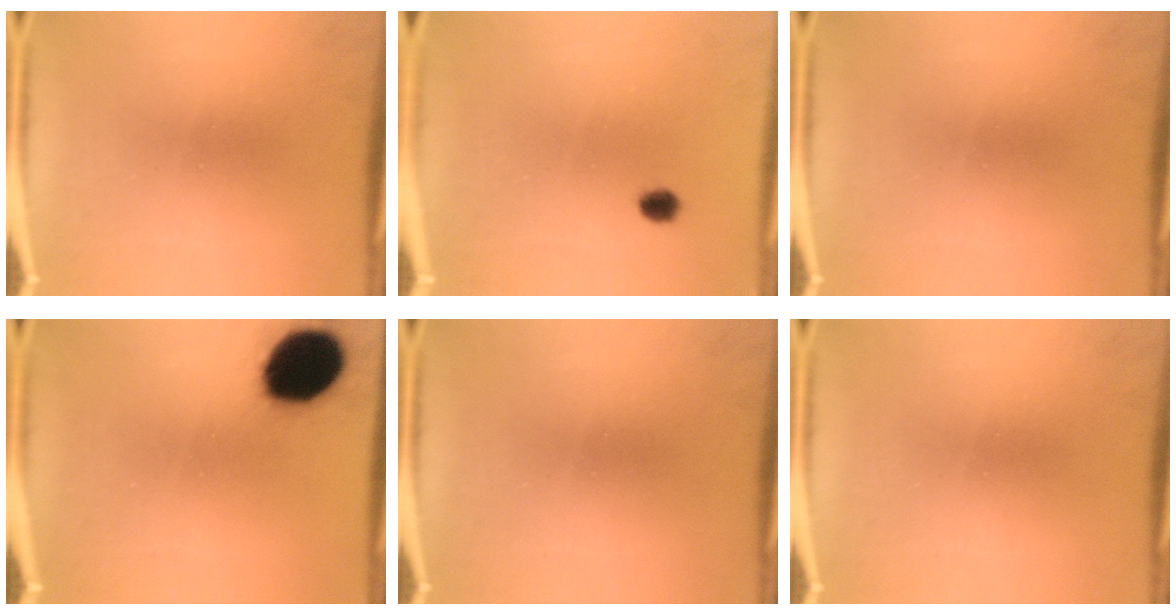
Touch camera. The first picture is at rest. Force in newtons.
{"total": 2.4}
{"total": 0.0}
{"total": 18.1}
{"total": 0.0}
{"total": 0.0}